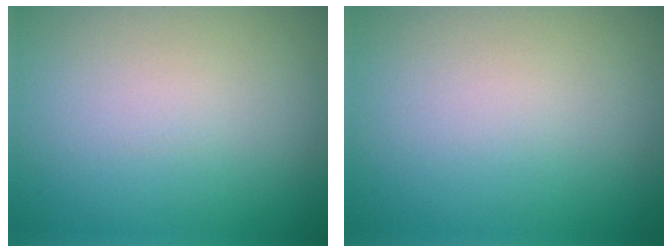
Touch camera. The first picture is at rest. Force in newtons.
{"total": 0.0}